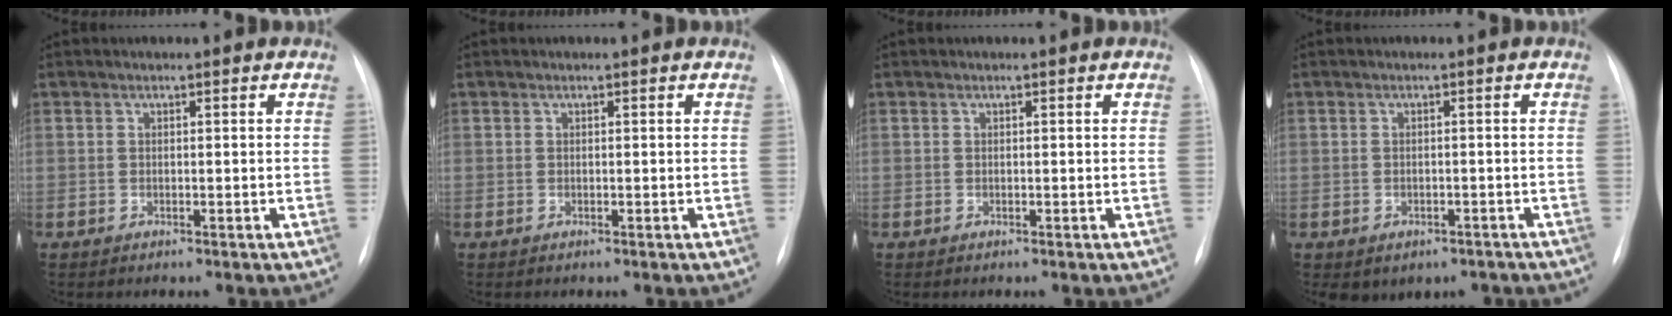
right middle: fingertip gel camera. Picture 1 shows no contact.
{"total": 0.0}
{"total": 0.0}
{"total": 5.8, "force": [-4.0, 3.9, 1.5], "torque": [-0.014, 0.021, -0.044]}